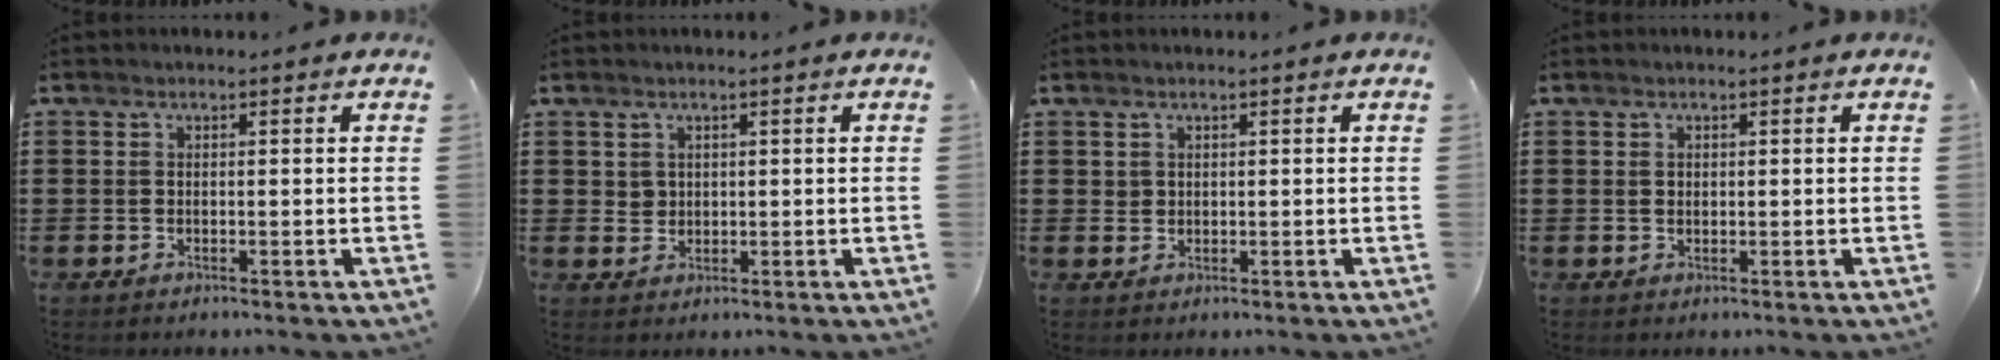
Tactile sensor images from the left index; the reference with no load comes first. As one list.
[{"total": 1.6, "force": [0.9, 1.3, 0.4], "torque": [-0.012, 0.006, 0.017]}, {"total": 1.0, "force": [0.6, 0.8, 0.2], "torque": [-0.006, 0.003, 0.012]}, {"total": 0.7, "force": [0.3, 0.4, 0.4], "torque": [-0.010, 0.003, 0.005]}]